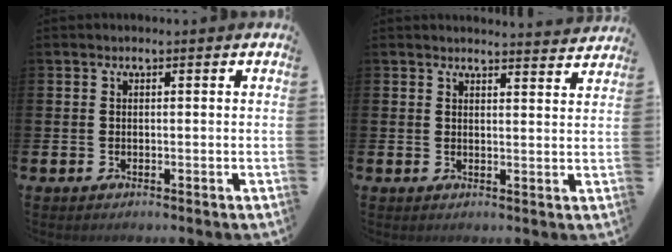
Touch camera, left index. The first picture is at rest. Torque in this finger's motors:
{"motor_torque": [0.39, -0.61, 0.08, -0.01]}